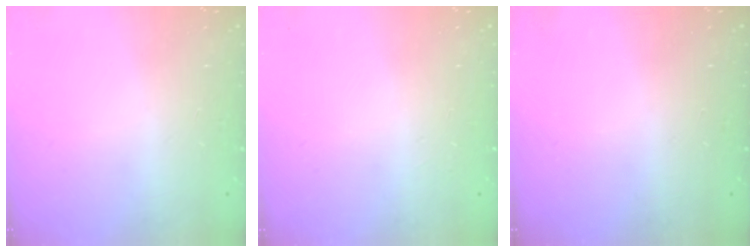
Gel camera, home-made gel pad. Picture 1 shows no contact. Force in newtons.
{"total": 5.0, "press": 5.0, "slide": 0.5}
{"total": 0.0}